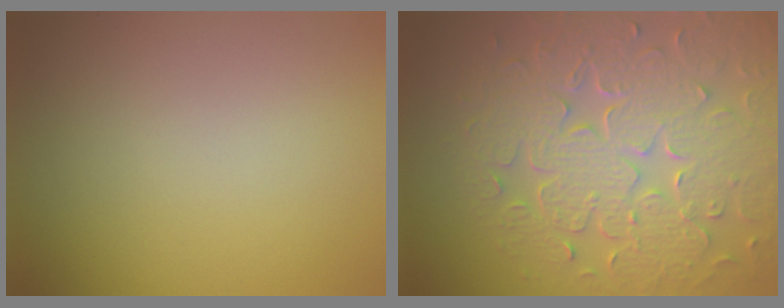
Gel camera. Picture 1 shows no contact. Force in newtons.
{"total": 8.7, "press": 6.3, "slide": 6.0}